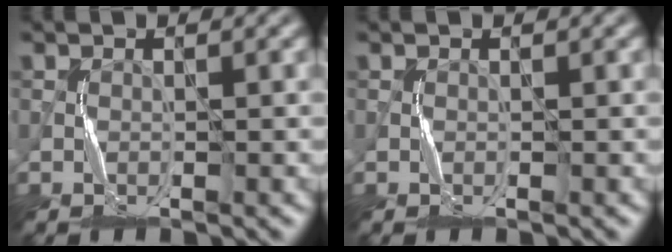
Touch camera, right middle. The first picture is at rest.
{"total": 0.0}